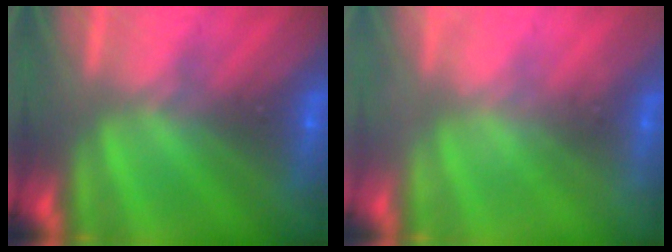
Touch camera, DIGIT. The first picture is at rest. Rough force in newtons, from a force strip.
{"total": 2.3}